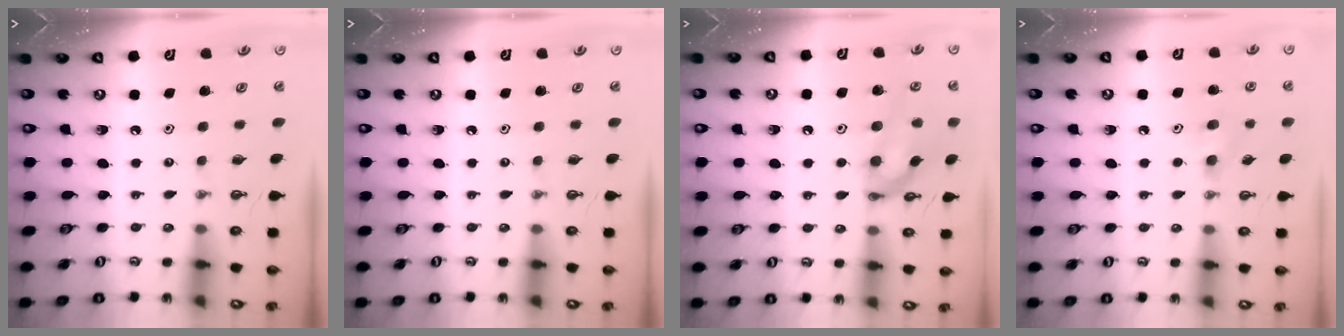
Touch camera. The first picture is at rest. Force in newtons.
{"total": 0.0}
{"total": 13.3, "press": 13.3, "slide": 0.7}
{"total": 5.1, "press": 5.0, "slide": 0.9}